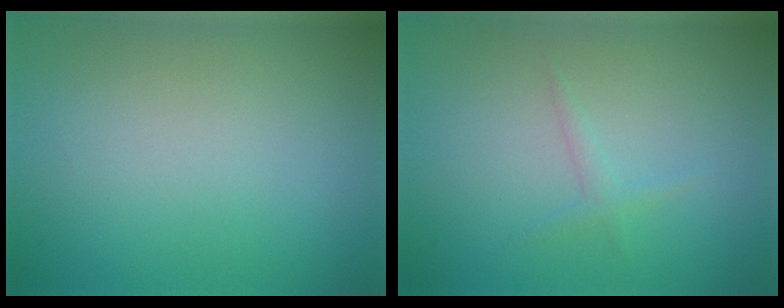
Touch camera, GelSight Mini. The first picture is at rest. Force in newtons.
{"total": 0.9, "press": 0.9, "slide": 0.1}